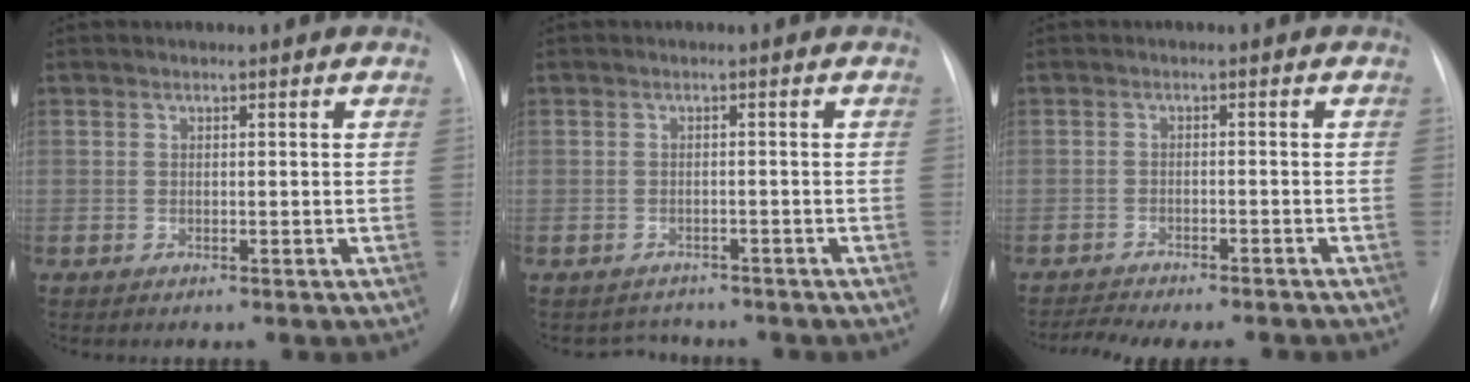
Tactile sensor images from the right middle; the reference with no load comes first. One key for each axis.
{"total": 2.4, "fx": -2.1, "fy": 1.0, "fz": -0.6, "tx": 0.005, "ty": 0.004, "tz": -0.031}
{"total": 9.6, "fx": -8.8, "fy": 1.3, "fz": 3.7, "tx": -0.050, "ty": 0.000, "tz": -0.116}